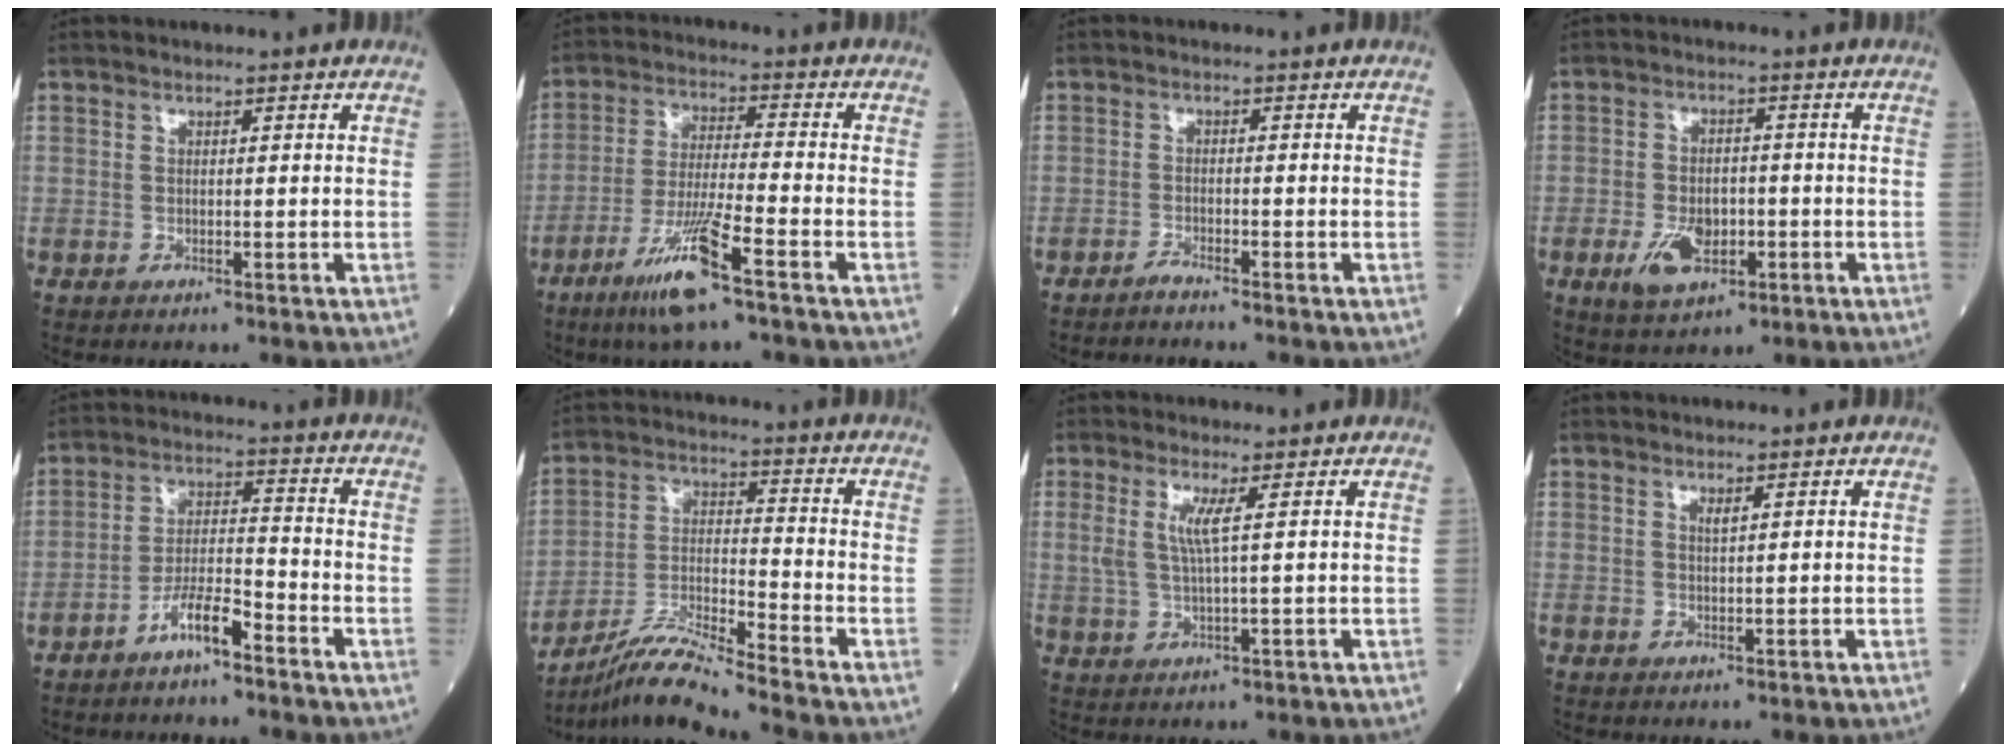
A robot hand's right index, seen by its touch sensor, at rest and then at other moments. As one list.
[{"total": 9.9, "force": [-5.9, -0.3, 7.9], "torque": [-0.156, -0.022, -0.114]}, {"total": 1.5, "force": [-1.4, -0.4, 0.3], "torque": [-0.009, -0.003, -0.027]}, {"total": 6.7, "force": [-2.6, 3.8, 4.9], "torque": [-0.091, -0.002, -0.039]}, {"total": 5.9, "force": [-4.3, 0.9, 4.0], "torque": [-0.081, 0.007, -0.083]}, {"total": 9.2, "force": [-8.4, -1.9, 3.2], "torque": [-0.073, -0.009, -0.159]}, {"total": 3.6, "force": [1.0, -0.1, 3.5], "torque": [-0.077, 0.002, 0.022]}, {"total": 0.7, "force": [0.4, 0.0, 0.6], "torque": [-0.013, -0.004, 0.009]}]